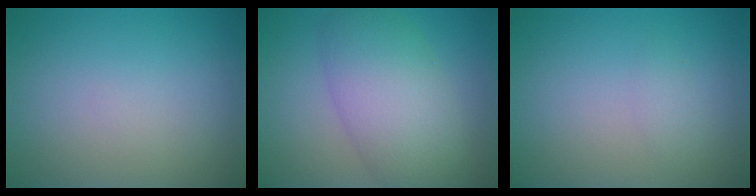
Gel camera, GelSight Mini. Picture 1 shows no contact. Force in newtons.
{"total": 6.9, "press": 6.9, "slide": 0.3}
{"total": 0.9, "press": 0.9, "slide": 0.1}